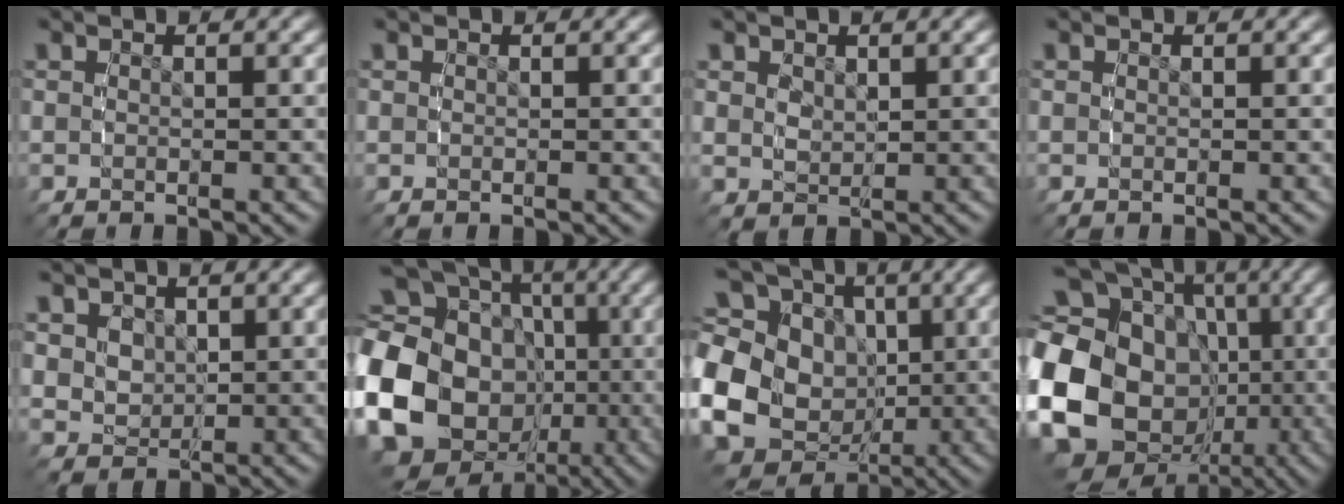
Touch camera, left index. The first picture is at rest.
{"total": 0.0}
{"total": 1.9, "force": [0.9, 1.4, 1.1], "torque": [-0.029, -0.014, 0.028]}
{"total": 0.0}
{"total": 5.3, "force": [1.4, 4.5, 2.4], "torque": [-0.071, -0.026, 0.036]}
{"total": 21.9, "force": [-2.7, 19.4, 9.9], "torque": [-0.258, -0.065, -0.047]}
{"total": 19.4, "force": [-0.5, 16.8, 9.8], "torque": [-0.216, -0.053, -0.007]}
{"total": 20.7, "force": [-1.9, 17.6, 10.7], "torque": [-0.256, -0.064, -0.026]}